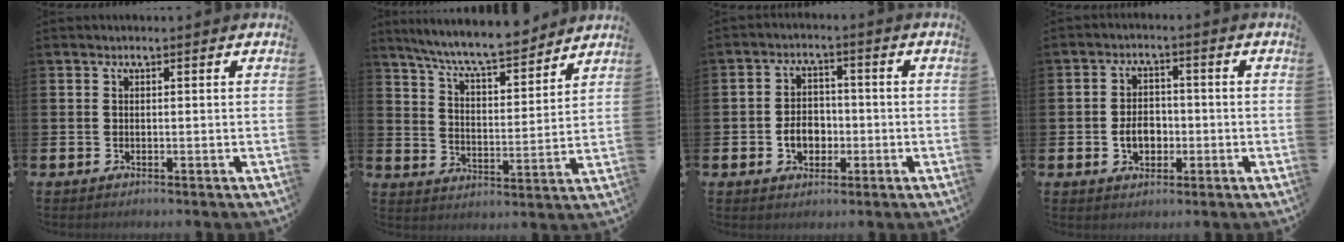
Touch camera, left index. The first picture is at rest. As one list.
[{"total": 8.4, "force": [7.9, 0.8, 2.9], "torque": [-0.089, -0.047, 0.140]}, {"total": 4.3, "force": [-1.2, 3.3, 2.5], "torque": [-0.034, -0.001, -0.029]}, {"total": 4.1, "force": [-1.0, 3.0, 2.6], "torque": [-0.034, -0.001, -0.025]}]